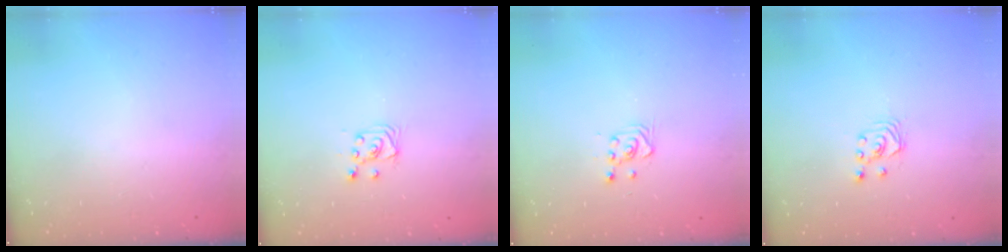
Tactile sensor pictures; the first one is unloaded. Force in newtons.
{"total": 3.5, "press": 3.5, "slide": 0.4}
{"total": 3.6, "press": 3.5, "slide": 0.8}
{"total": 2.1, "press": 2.1, "slide": 0.3}